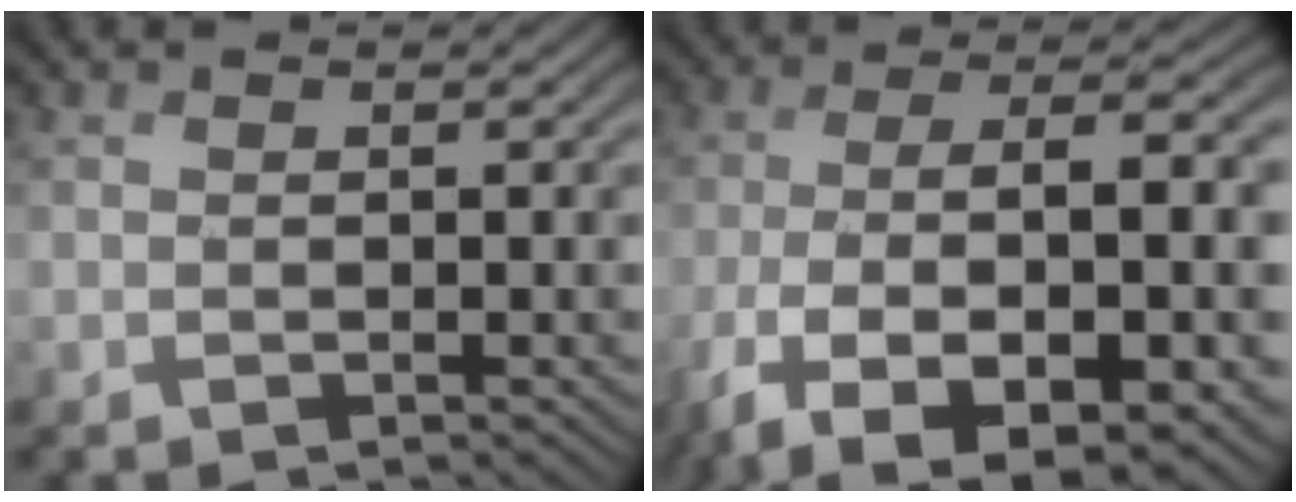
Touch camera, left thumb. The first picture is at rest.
{"total": 13.5, "force": [-6.6, 4.4, 10.9], "torque": [-0.205, -0.017, -0.111]}